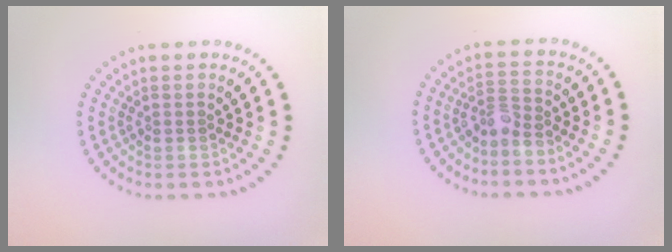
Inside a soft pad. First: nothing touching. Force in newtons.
{"total": 2.1, "press": 1.6, "slide": 1.4}